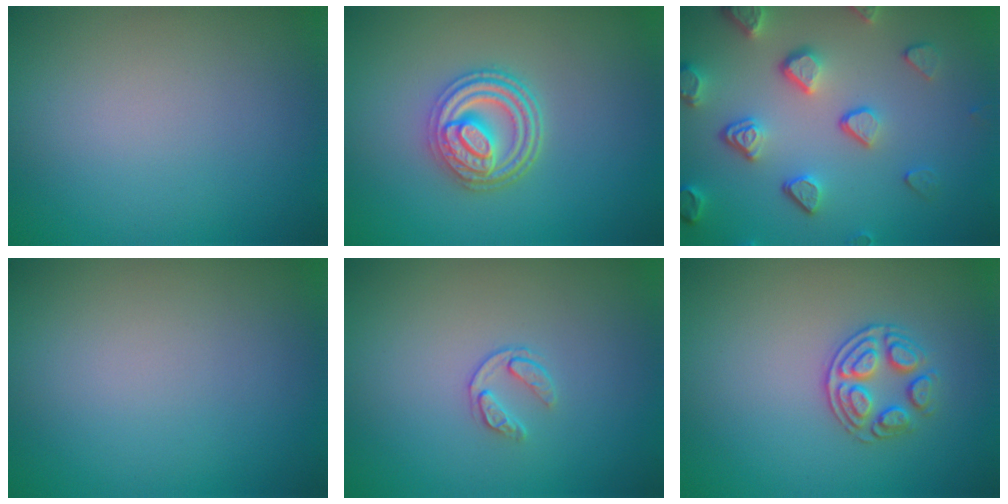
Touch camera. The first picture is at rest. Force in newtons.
{"total": 4.6, "press": 3.7, "slide": 2.7}
{"total": 5.0, "press": 3.9, "slide": 3.1}
{"total": 0.0}
{"total": 1.3, "press": 0.8, "slide": 1.1}
{"total": 2.7, "press": 2.4, "slide": 1.1}